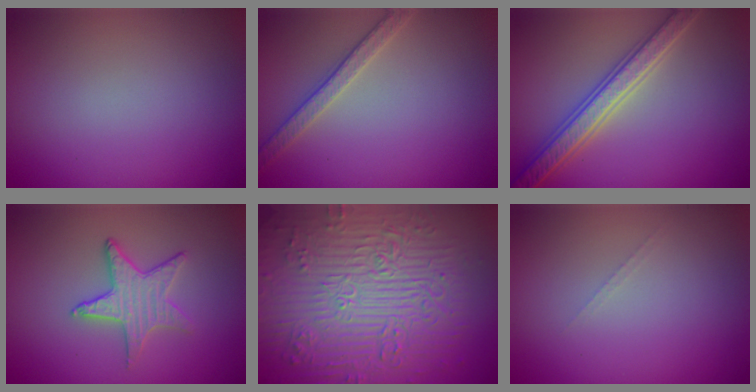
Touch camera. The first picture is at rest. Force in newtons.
{"total": 2.7, "press": 2.6, "slide": 0.6}
{"total": 5.5, "press": 5.4, "slide": 1.1}
{"total": 3.0, "press": 2.9, "slide": 0.7}
{"total": 12.0, "press": 7.9, "slide": 9.0}
{"total": 0.6, "press": 0.6, "slide": 0.1}